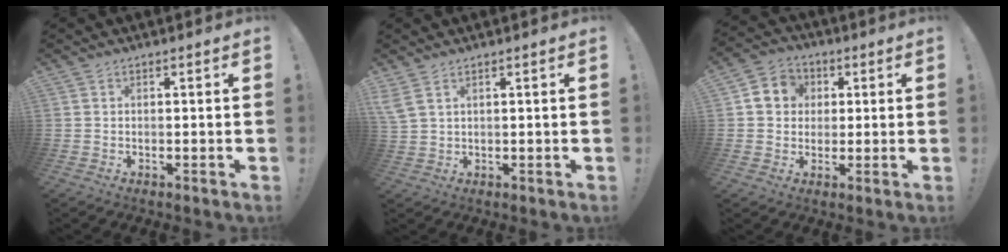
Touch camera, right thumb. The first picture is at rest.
{"total": 3.7, "force": [2.2, 1.2, 2.7], "torque": [-0.059, -0.010, 0.043]}
{"total": 8.2, "force": [1.3, 7.6, 2.7], "torque": [-0.032, 0.005, 0.029]}